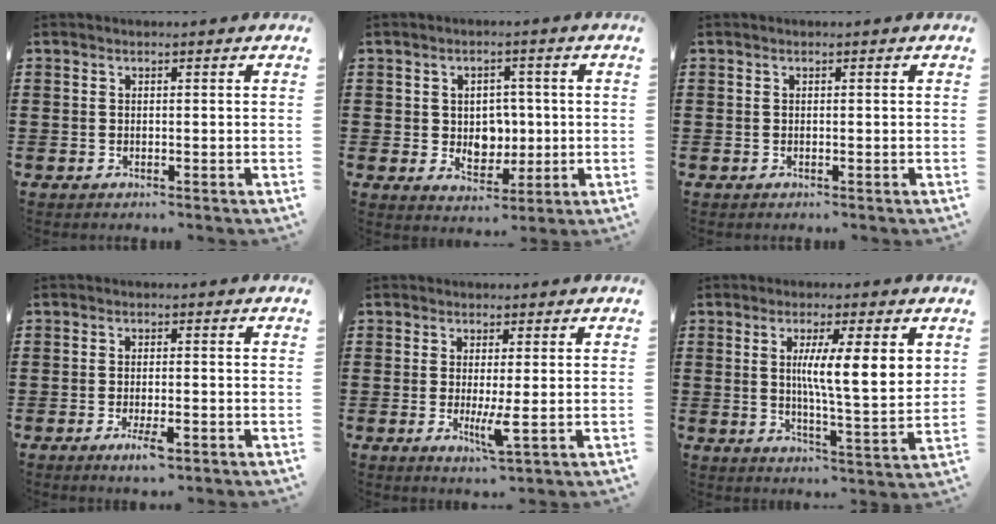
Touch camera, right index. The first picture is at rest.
{"total": 4.7, "force": [0.5, 4.1, 2.3], "torque": [-0.036, 0.004, 0.003]}
{"total": 0.0}
{"total": 3.3, "force": [-1.6, 0.6, 2.8], "torque": [-0.058, -0.008, -0.030]}
{"total": 3.9, "force": [-0.5, 0.3, 3.9], "torque": [-0.076, -0.012, -0.011]}
{"total": 8.6, "force": [2.7, 1.2, 8.1], "torque": [-0.144, -0.011, 0.039]}